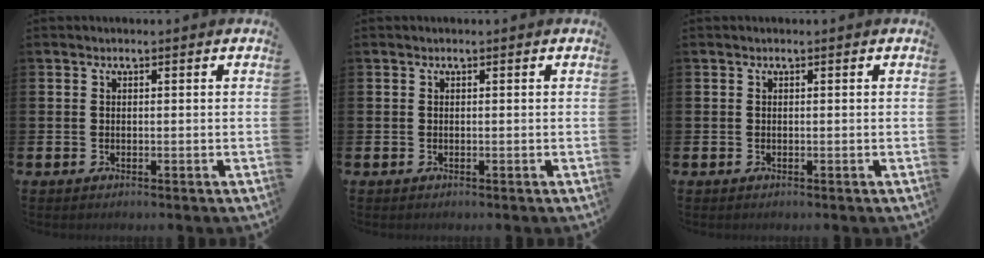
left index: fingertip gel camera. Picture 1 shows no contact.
{"total": 0.0}
{"total": 0.0}